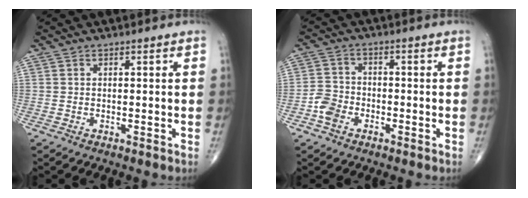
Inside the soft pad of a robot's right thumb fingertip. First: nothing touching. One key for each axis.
{"total": 4.7, "fx": -2.2, "fy": 3.5, "fz": 2.2, "tx": -0.031, "ty": 0.016, "tz": -0.047}